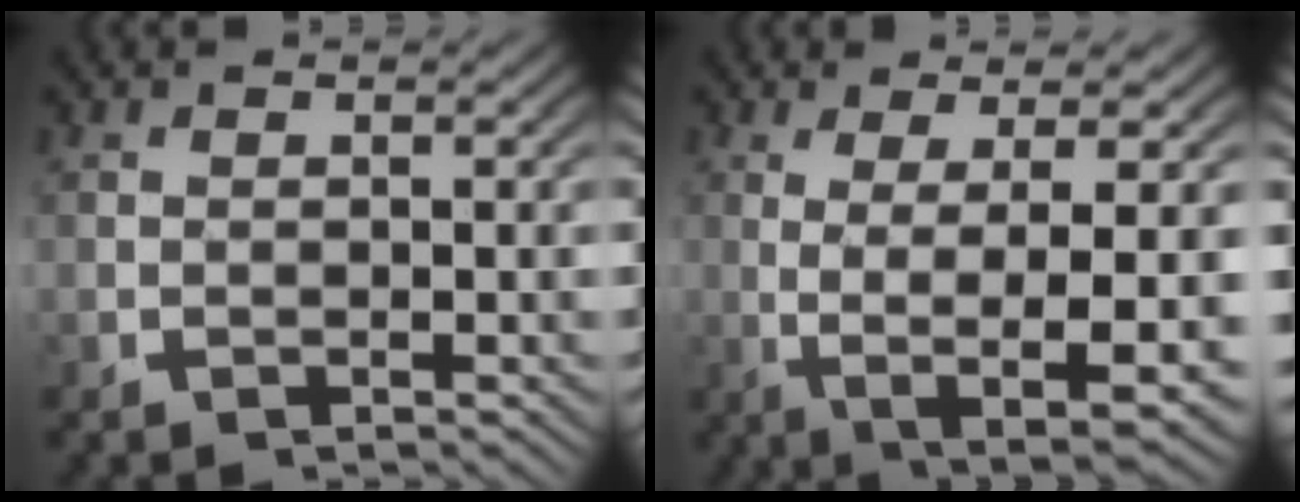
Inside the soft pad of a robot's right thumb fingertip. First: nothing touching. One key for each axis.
{"total": 8.0, "fx": -1.5, "fy": 2.5, "fz": 7.5, "tx": -0.140, "ty": -0.025, "tz": -0.003}